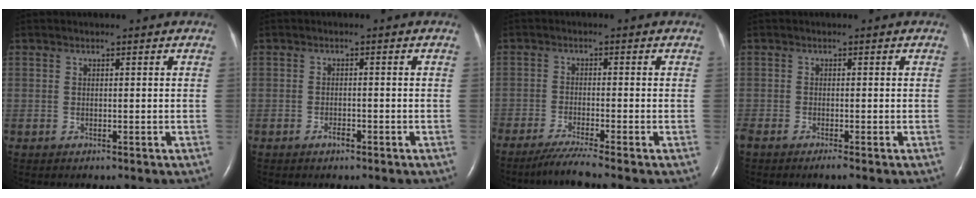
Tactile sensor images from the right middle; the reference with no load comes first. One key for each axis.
{"total": 1.2, "fx": -0.9, "fy": 0.4, "fz": 0.7, "tx": -0.015, "ty": 0.000, "tz": -0.013}
{"total": 5.4, "fx": -4.6, "fy": -1.4, "fz": 2.3, "tx": -0.050, "ty": -0.025, "tz": -0.088}
{"total": 1.8, "fx": -1.5, "fy": 0.0, "fz": 1.1, "tx": -0.026, "ty": -0.007, "tz": -0.028}